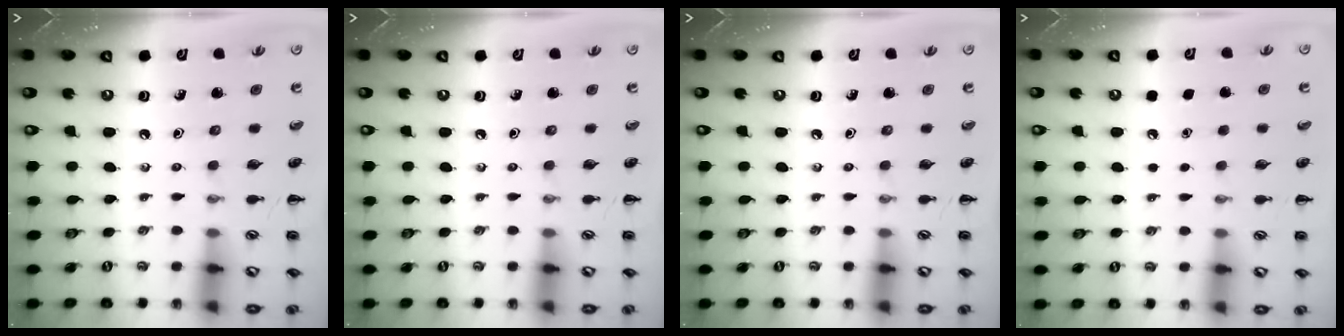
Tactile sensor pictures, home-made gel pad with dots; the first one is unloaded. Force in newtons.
{"total": 0.0}
{"total": 0.0}
{"total": 1.9, "press": 1.9, "slide": 0.2}